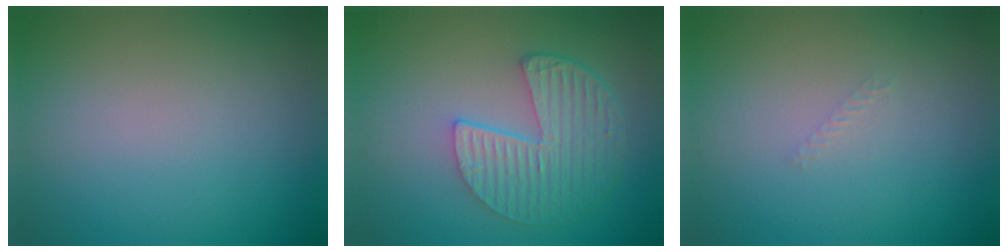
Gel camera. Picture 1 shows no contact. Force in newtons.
{"total": 5.3, "press": 4.0, "slide": 3.5}
{"total": 0.6, "press": 0.6, "slide": 0.1}